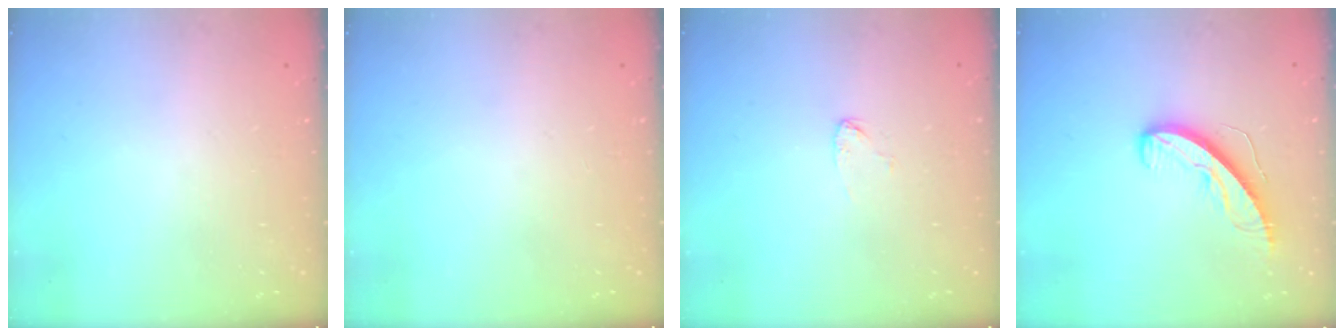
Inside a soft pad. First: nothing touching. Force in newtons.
{"total": 0.0}
{"total": 2.6, "press": 2.6, "slide": 0.1}
{"total": 8.6, "press": 8.6, "slide": 0.2}